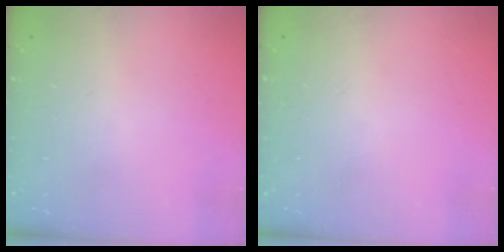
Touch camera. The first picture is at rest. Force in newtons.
{"total": 0.0}